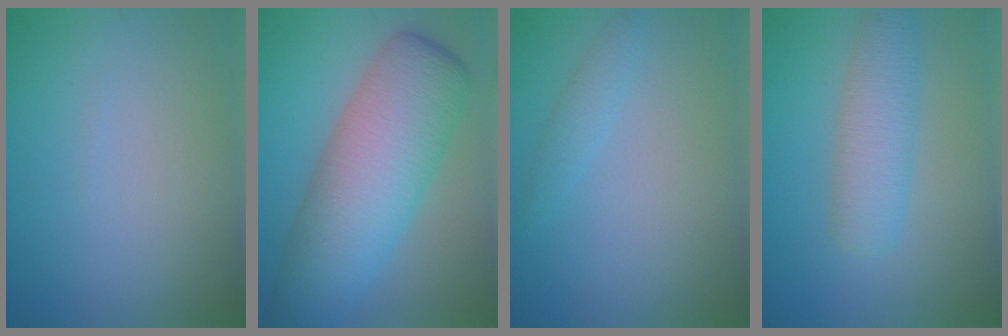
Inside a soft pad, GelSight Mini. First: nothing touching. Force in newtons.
{"total": 10.9, "press": 10.8, "slide": 0.4}
{"total": 1.3, "press": 1.3, "slide": 0.0}
{"total": 4.1, "press": 4.1, "slide": 0.1}